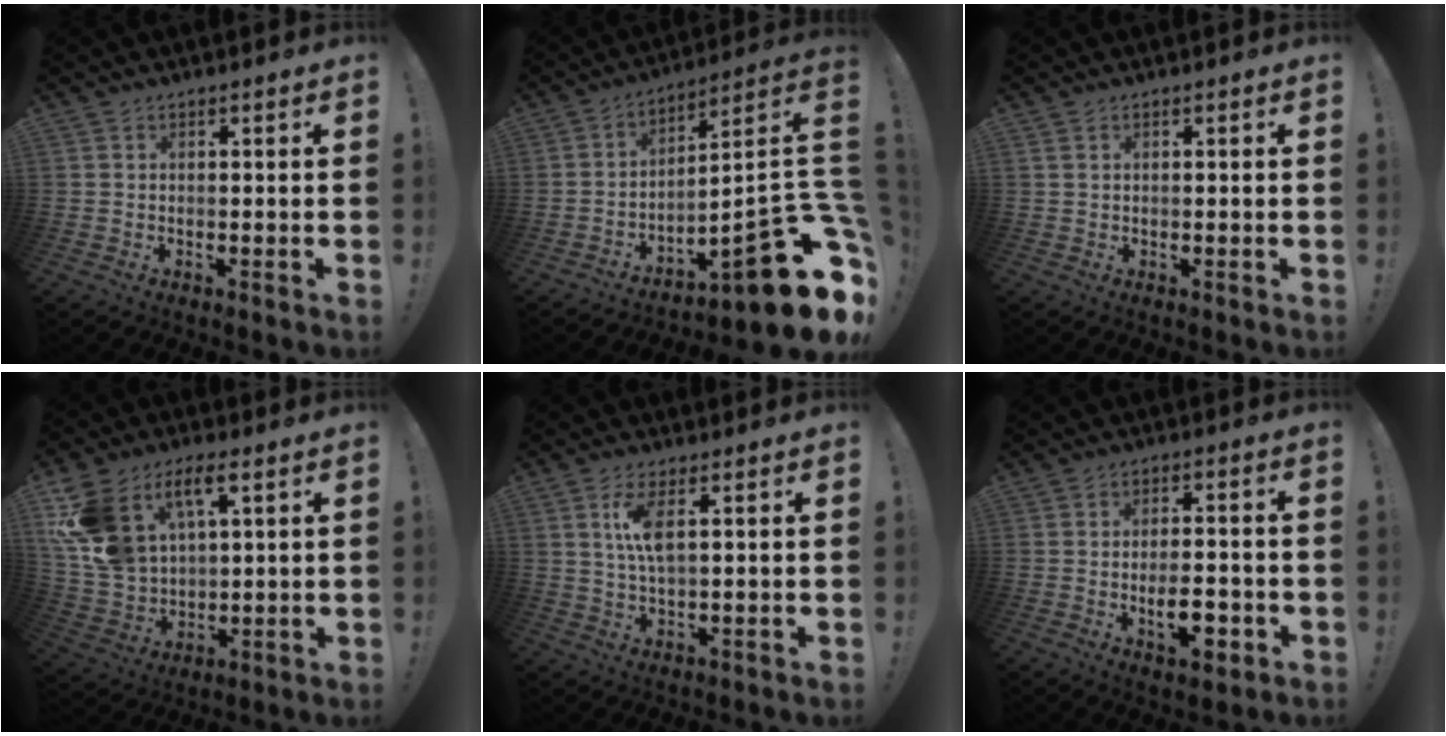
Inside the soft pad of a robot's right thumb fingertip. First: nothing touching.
{"total": 18.7, "force": [-9.4, 4.0, 15.7], "torque": [-0.180, 0.023, -0.152]}
{"total": 0.8, "force": [0.5, 0.5, 0.4], "torque": [-0.012, 0.003, 0.010]}
{"total": 15.0, "force": [7.1, 9.5, 9.3], "torque": [-0.195, -0.032, 0.132]}
{"total": 7.5, "force": [2.4, 2.3, 6.8], "torque": [-0.124, -0.011, 0.038]}
{"total": 8.9, "force": [-2.9, 3.8, 7.4], "torque": [-0.109, 0.006, -0.048]}